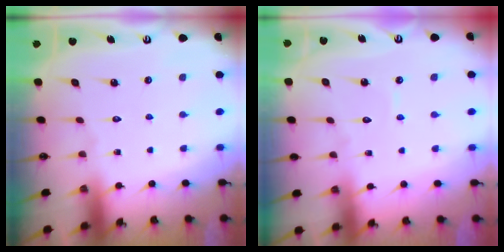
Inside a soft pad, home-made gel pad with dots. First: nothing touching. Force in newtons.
{"total": 3.0, "press": 3.0, "slide": 0.4}